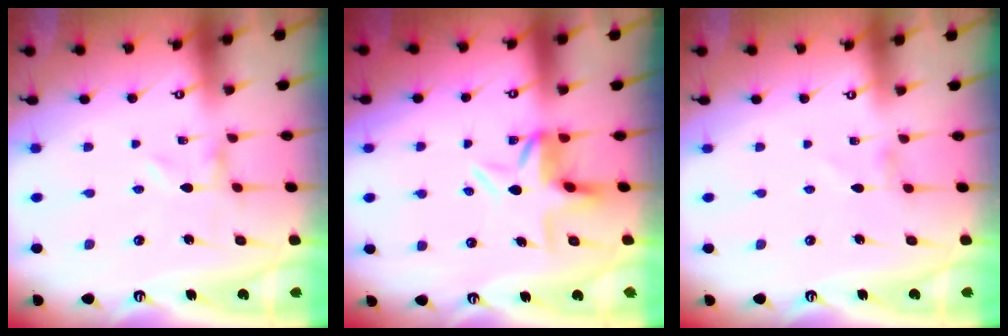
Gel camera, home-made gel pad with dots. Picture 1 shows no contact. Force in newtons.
{"total": 4.7, "press": 4.1, "slide": 2.4}
{"total": 0.0}